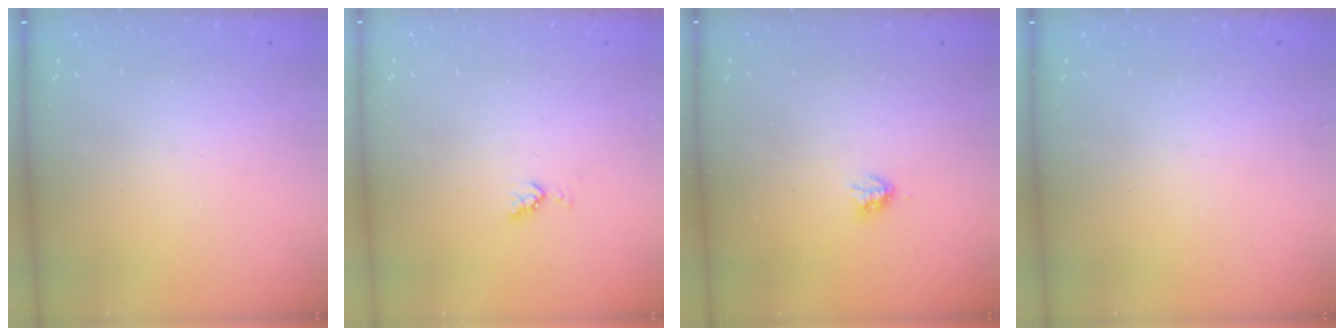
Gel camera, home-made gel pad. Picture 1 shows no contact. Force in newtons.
{"total": 3.6, "press": 3.5, "slide": 0.9}
{"total": 2.9, "press": 2.9, "slide": 0.5}
{"total": 0.0}